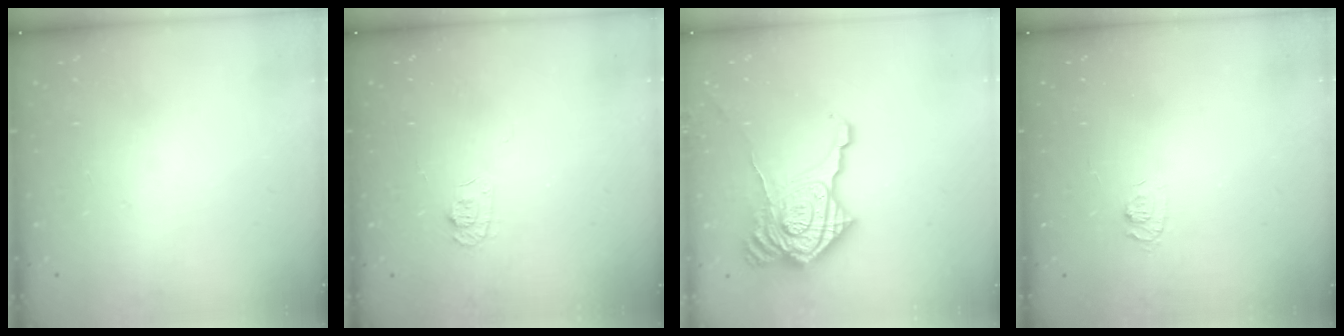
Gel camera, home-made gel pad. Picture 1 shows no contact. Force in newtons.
{"total": 6.1, "press": 6.1, "slide": 0.7}
{"total": 24.8, "press": 24.7, "slide": 1.8}
{"total": 6.5, "press": 6.5, "slide": 0.6}